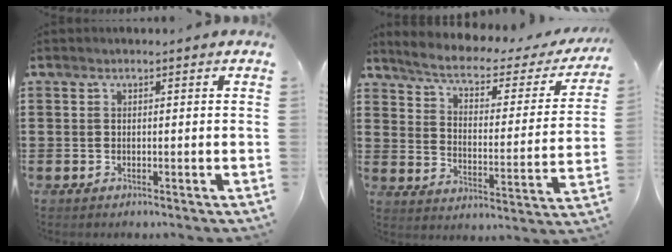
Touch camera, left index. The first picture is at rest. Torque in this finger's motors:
{"motor_torque": [1.07, -1.07, 0.29, 0.07]}